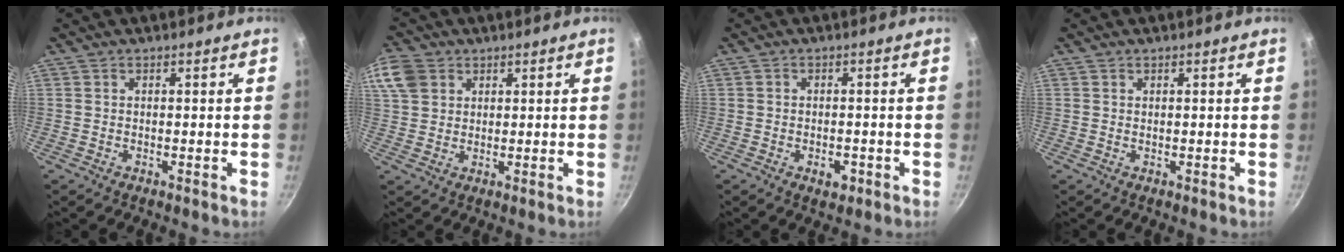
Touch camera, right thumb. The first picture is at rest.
{"total": 10.1, "force": [4.3, 7.9, 4.7], "torque": [-0.104, 0.013, 0.084]}
{"total": 3.0, "force": [-1.3, 1.9, 2.0], "torque": [-0.023, 0.010, -0.015]}
{"total": 0.0}